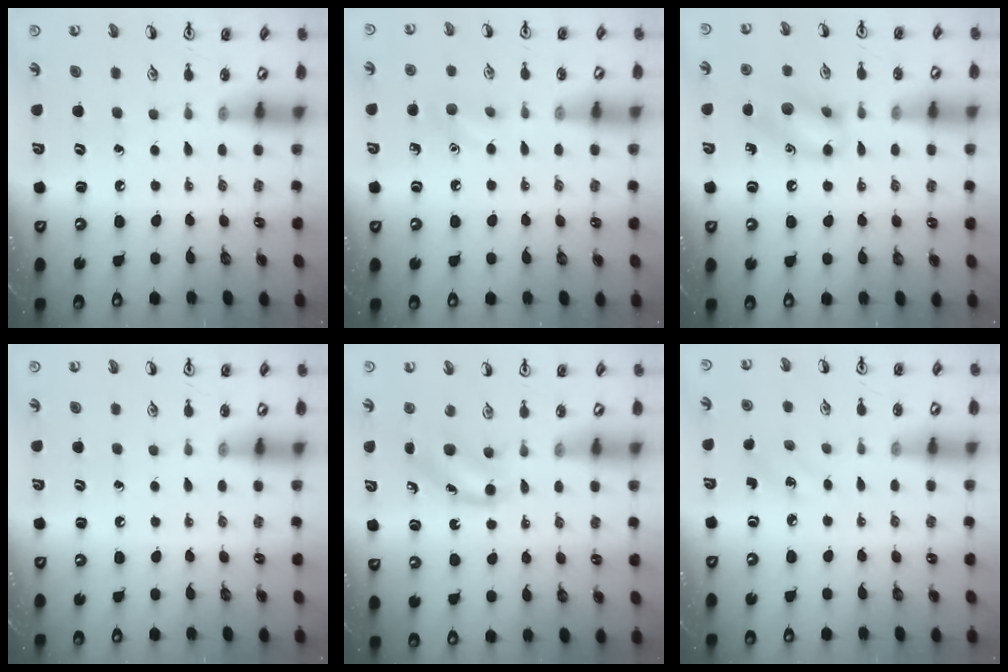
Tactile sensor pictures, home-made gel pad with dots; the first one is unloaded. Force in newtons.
{"total": 6.5, "press": 6.2, "slide": 1.9}
{"total": 11.6, "press": 11.5, "slide": 1.6}
{"total": 0.0}
{"total": 4.2, "press": 4.0, "slide": 1.2}
{"total": 2.4, "press": 2.3, "slide": 0.9}